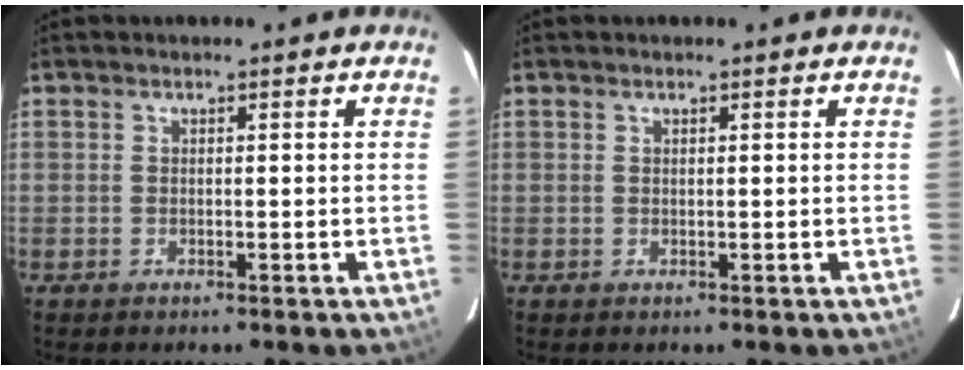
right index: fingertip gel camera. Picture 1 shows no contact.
{"total": 0.0}